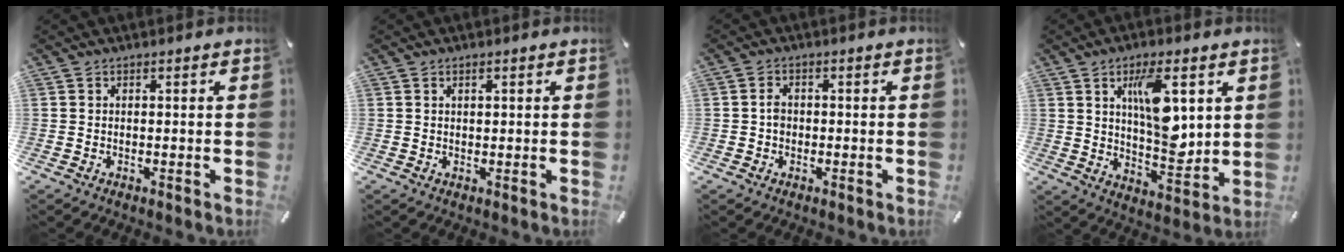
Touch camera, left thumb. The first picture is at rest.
{"total": 1.0, "force": [0.5, 0.4, 0.7], "torque": [-0.015, 0.002, 0.008]}
{"total": 2.2, "force": [-0.2, 1.7, 1.4], "torque": [-0.028, 0.004, -0.005]}
{"total": 13.2, "force": [5.2, 5.7, 10.8], "torque": [-0.171, -0.028, 0.080]}